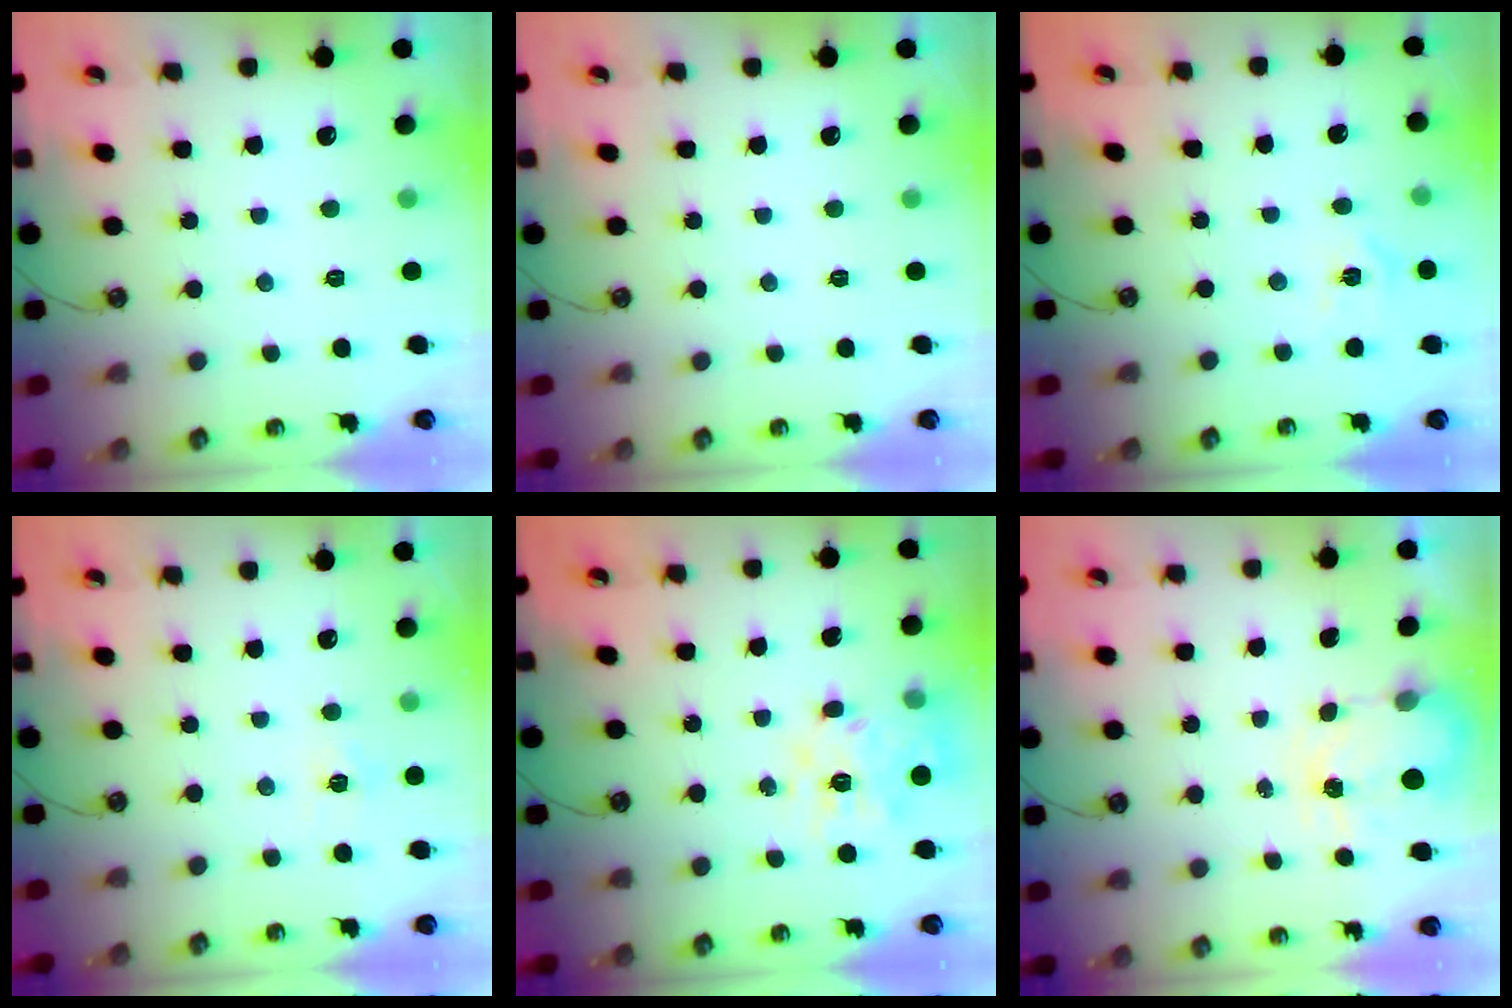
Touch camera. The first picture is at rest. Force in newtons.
{"total": 0.0}
{"total": 4.5, "press": 4.5, "slide": 0.5}
{"total": 4.0, "press": 4.0, "slide": 0.5}
{"total": 14.1, "press": 14.1, "slide": 1.2}
{"total": 3.9, "press": 3.9, "slide": 0.5}